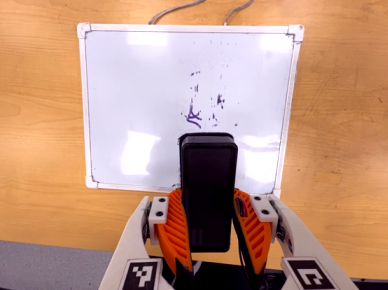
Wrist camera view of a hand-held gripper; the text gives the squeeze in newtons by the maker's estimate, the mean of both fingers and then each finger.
{"total": 9.4, "left": 7.7, "right": 11.1}